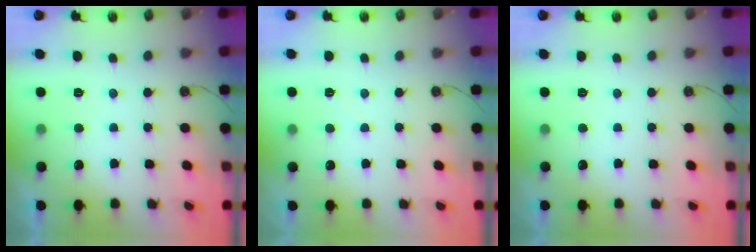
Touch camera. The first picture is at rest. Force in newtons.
{"total": 4.2, "press": 4.2, "slide": 0.5}
{"total": 0.0}